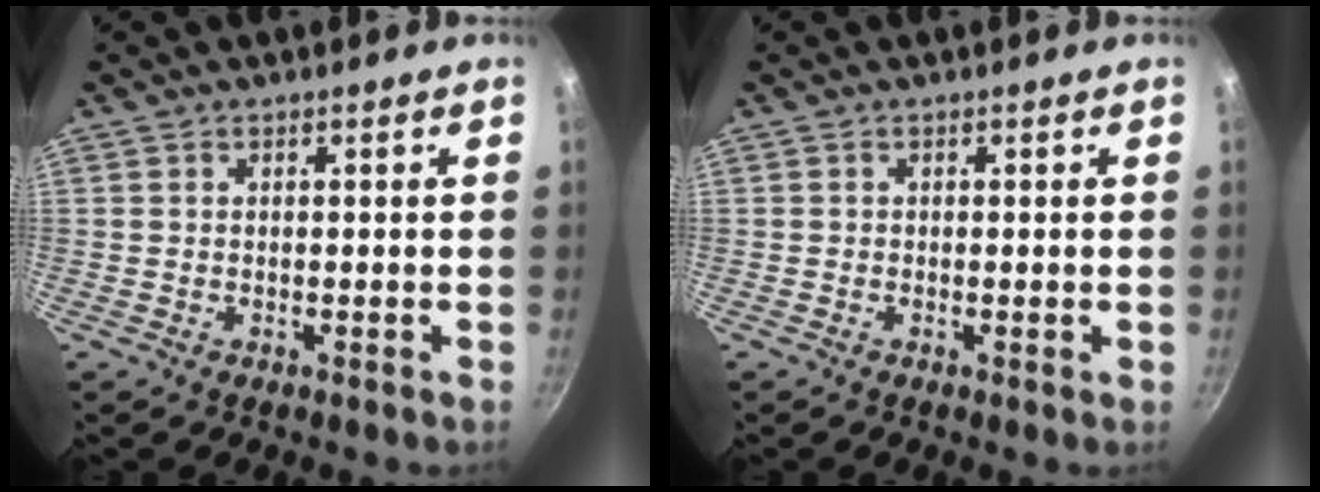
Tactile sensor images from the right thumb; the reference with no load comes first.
{"total": 0.6, "force": [-0.1, 0.2, 0.6], "torque": [-0.010, 0.000, -0.002]}